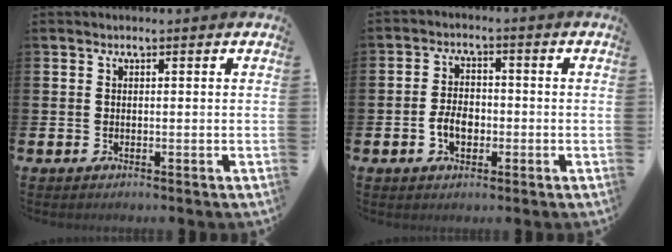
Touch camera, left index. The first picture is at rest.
{"total": 4.1, "force": [-1.2, 2.8, 2.8], "torque": [-0.041, 0.002, -0.025]}